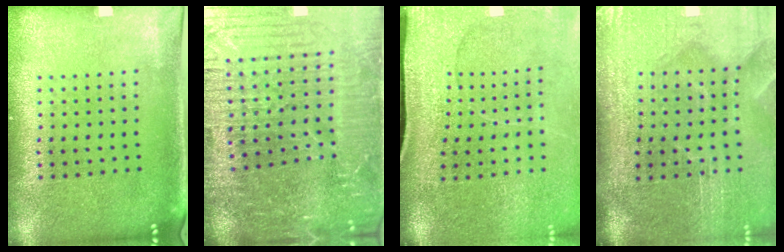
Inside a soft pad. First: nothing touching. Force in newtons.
{"total": 5.8, "press": 5.3, "slide": 2.5}
{"total": 4.1, "press": 3.3, "slide": 2.4}
{"total": 5.0, "press": 4.2, "slide": 2.6}